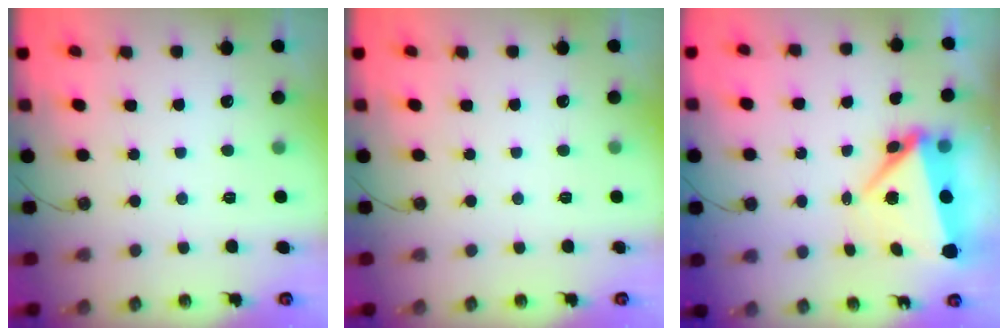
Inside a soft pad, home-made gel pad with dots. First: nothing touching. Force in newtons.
{"total": 0.0}
{"total": 10.5, "press": 6.9, "slide": 7.9}